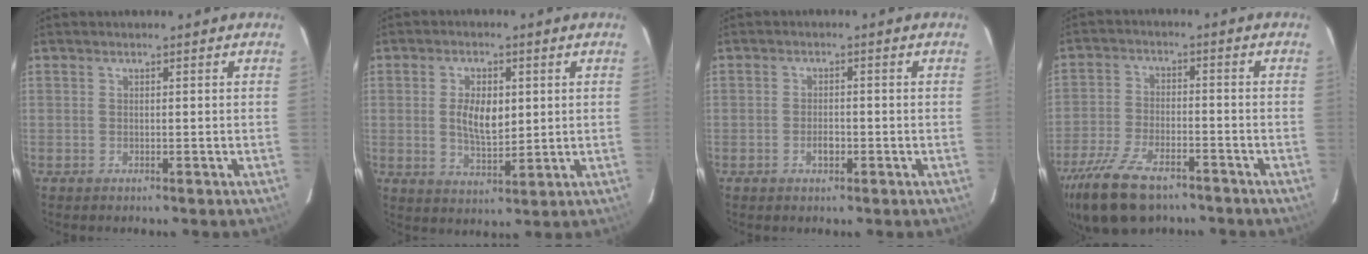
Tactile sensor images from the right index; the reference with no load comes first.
{"total": 7.0, "force": [0.9, 3.6, 5.9], "torque": [-0.108, 0.001, 0.022]}
{"total": 2.4, "force": [-1.0, 1.5, 1.6], "torque": [-0.030, 0.001, -0.018]}
{"total": 15.7, "force": [-11.2, 6.8, 8.7], "torque": [-0.202, -0.029, -0.198]}